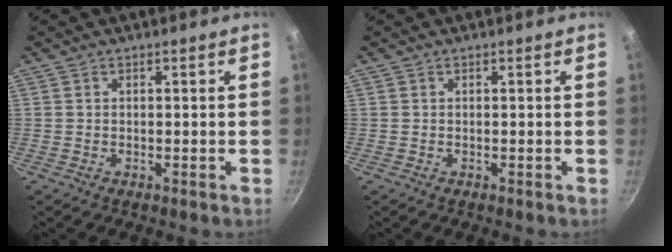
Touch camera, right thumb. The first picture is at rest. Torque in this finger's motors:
{"motor_torque": [-0.01, 0.01, 0.00, 0.00, 0.00]}